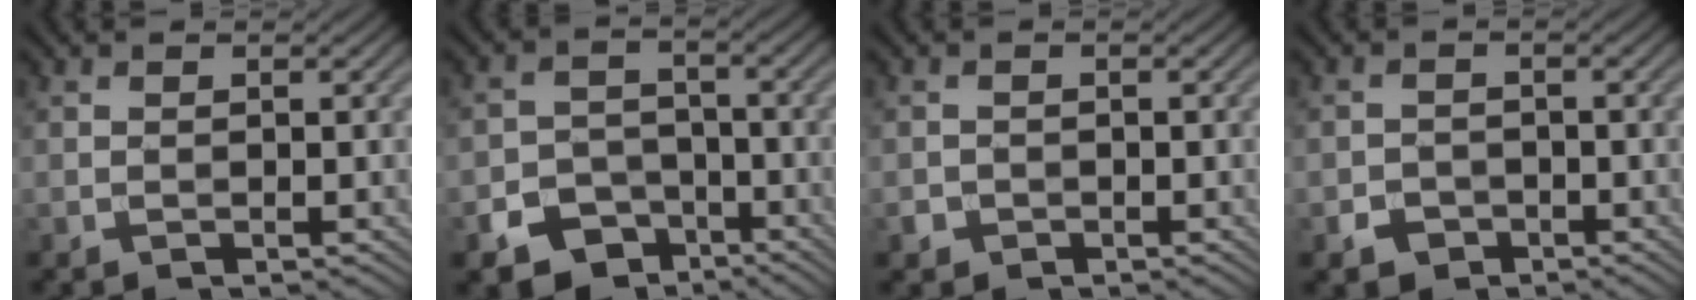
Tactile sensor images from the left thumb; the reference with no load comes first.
{"total": 7.4, "force": [-4.8, 5.1, 2.4], "torque": [-0.037, -0.013, -0.085]}
{"total": 1.4, "force": [-0.7, 1.1, 0.3], "torque": [-0.004, -0.005, -0.016]}
{"total": 2.5, "force": [-1.5, 1.9, 0.7], "torque": [-0.009, -0.003, -0.032]}